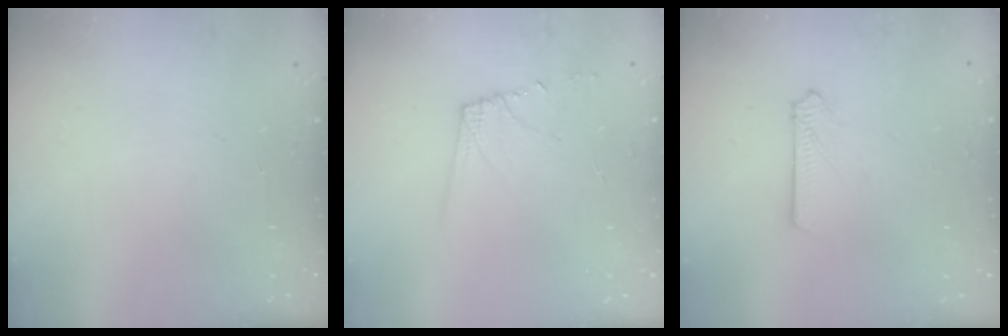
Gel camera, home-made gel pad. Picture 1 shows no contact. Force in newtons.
{"total": 6.1, "press": 6.1, "slide": 0.6}
{"total": 2.6, "press": 2.6, "slide": 0.3}